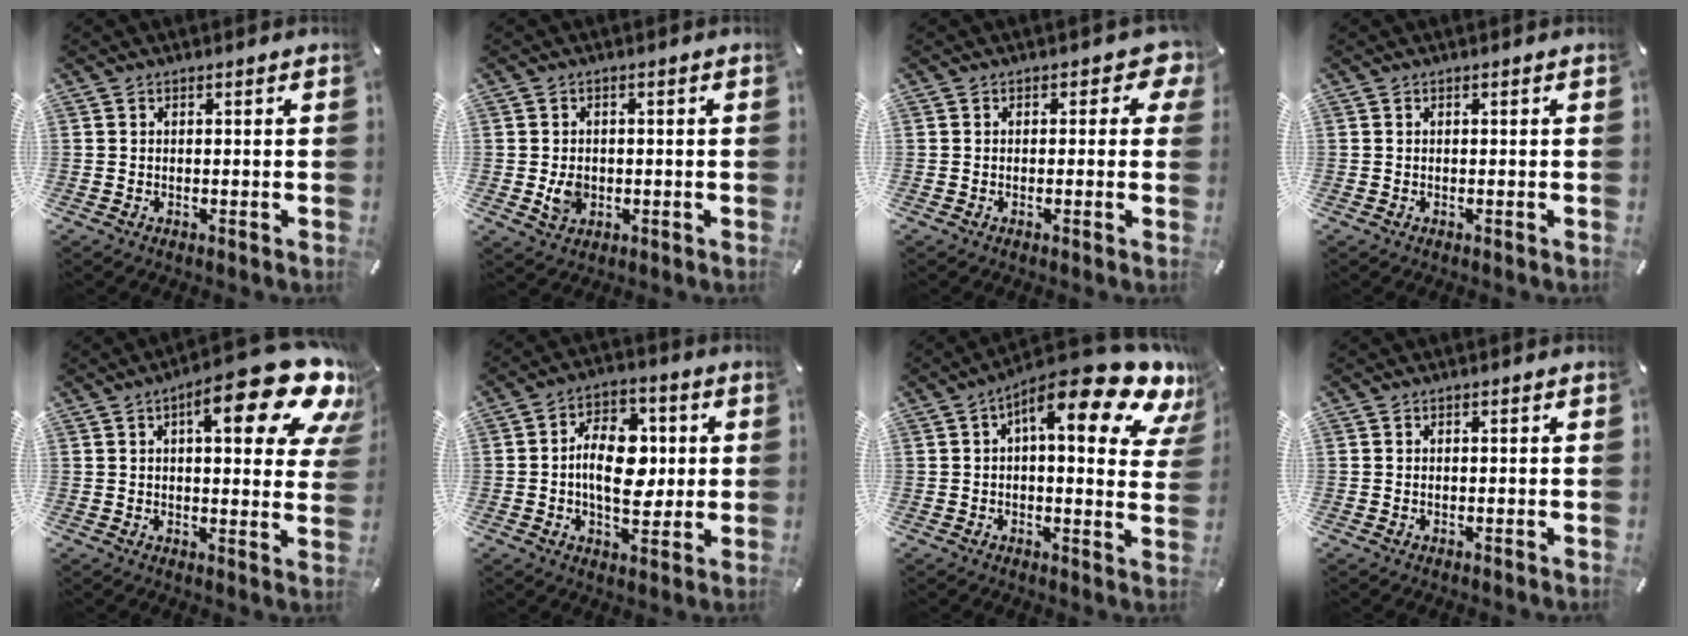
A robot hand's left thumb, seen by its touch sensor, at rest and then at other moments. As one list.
[{"total": 4.4, "force": [-0.6, 3.6, 2.5], "torque": [-0.032, -0.002, -0.011]}, {"total": 4.0, "force": [0.9, 2.5, 3.0], "torque": [-0.028, -0.003, 0.009]}, {"total": 0.0}, {"total": 20.0, "force": [10.5, 6.0, 16.0], "torque": [-0.222, -0.063, 0.159]}, {"total": 13.7, "force": [0.0, 8.8, 10.5], "torque": [-0.168, 0.005, -0.001]}, {"total": 17.3, "force": [9.5, 4.9, 13.6], "torque": [-0.195, -0.073, 0.147]}, {"total": 0.0}]